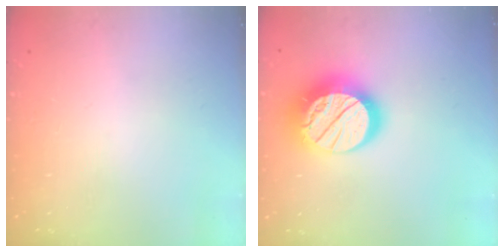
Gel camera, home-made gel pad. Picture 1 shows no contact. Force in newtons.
{"total": 19.6, "press": 19.5, "slide": 1.5}